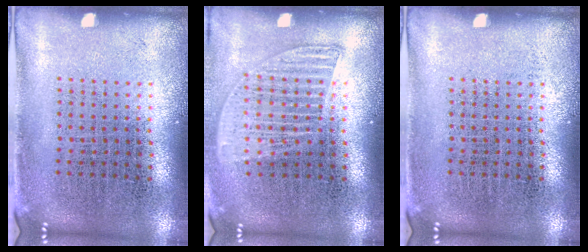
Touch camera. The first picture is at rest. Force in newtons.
{"total": 1.2, "press": 1.1, "slide": 0.5}
{"total": 0.0}